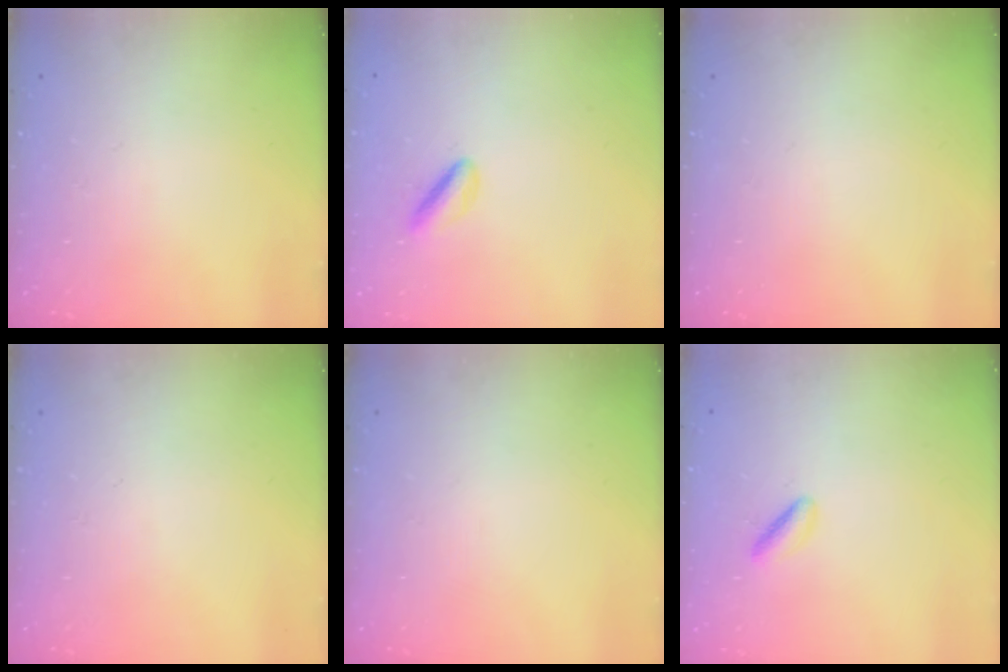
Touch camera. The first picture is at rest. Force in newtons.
{"total": 2.7, "press": 2.7, "slide": 0.6}
{"total": 0.0}
{"total": 0.0}
{"total": 0.0}
{"total": 3.0, "press": 2.9, "slide": 0.8}